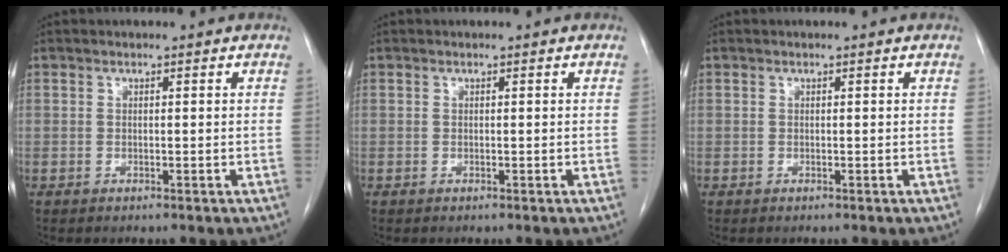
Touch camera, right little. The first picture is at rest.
{"total": 0.0}
{"total": 0.0}